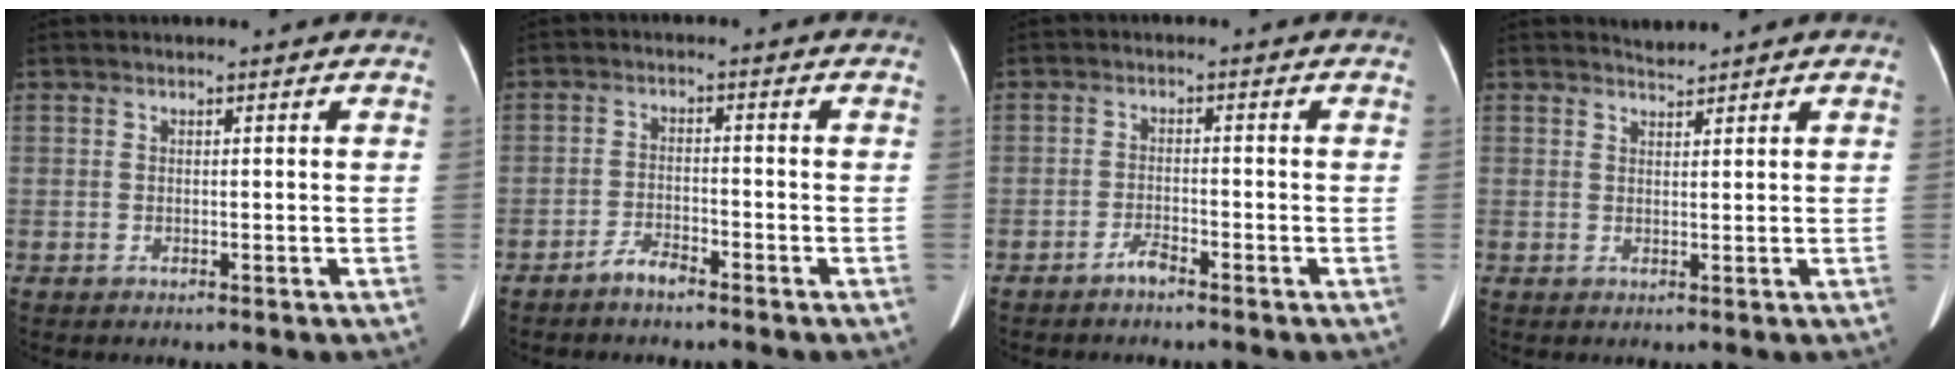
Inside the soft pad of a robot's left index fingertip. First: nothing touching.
{"total": 2.8, "force": [-2.5, 0.6, 1.2], "torque": [-0.025, -0.002, -0.047]}
{"total": 2.0, "force": [-1.8, 0.2, 0.9], "torque": [-0.019, -0.002, -0.032]}
{"total": 1.3, "force": [1.3, -0.2, -0.2], "torque": [-0.004, 0.002, 0.024]}